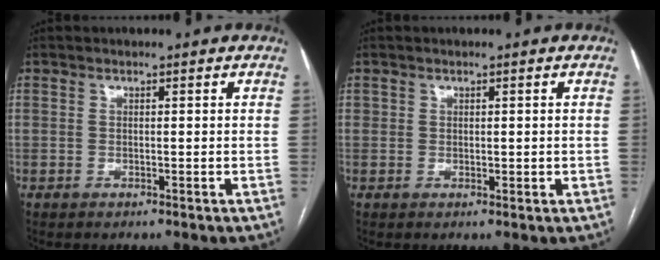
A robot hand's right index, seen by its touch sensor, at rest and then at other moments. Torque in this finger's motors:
{"motor_torque": [-0.36, 0.52, 0.03, 0.01]}